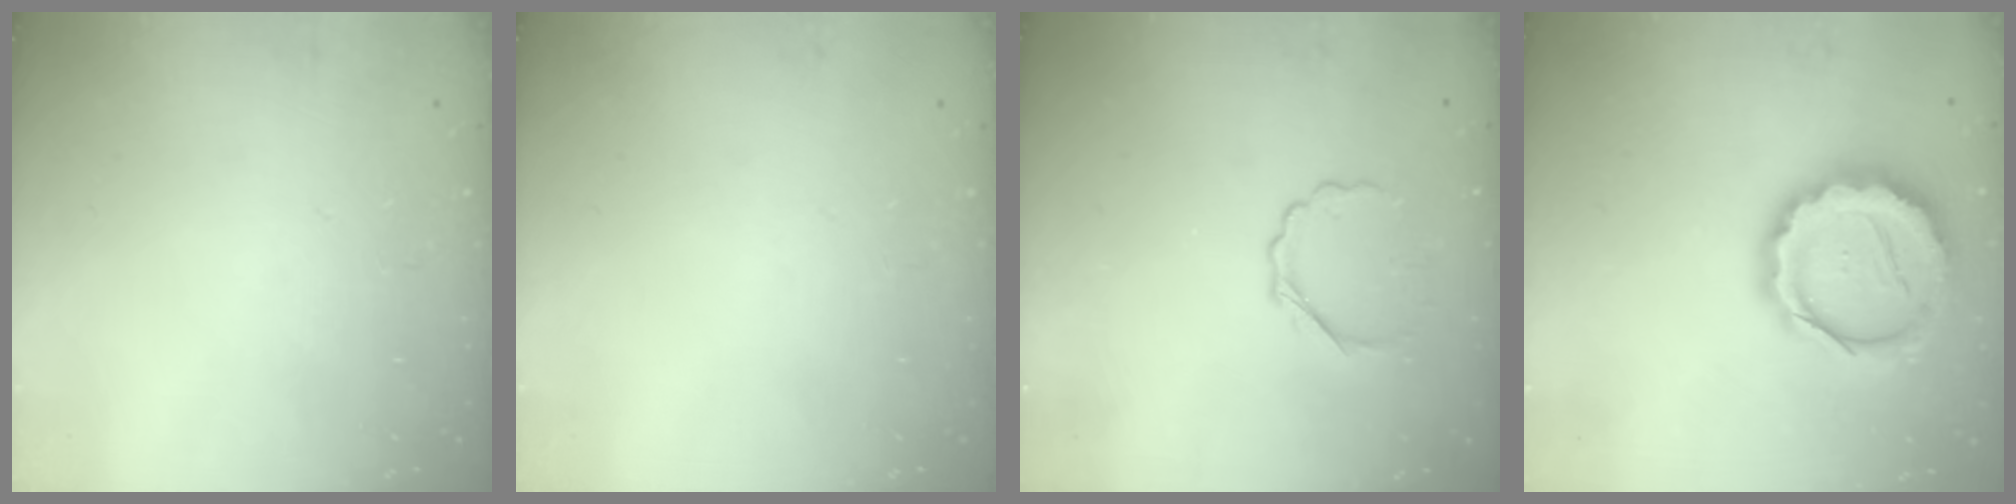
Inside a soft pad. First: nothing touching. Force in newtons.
{"total": 0.0}
{"total": 4.1, "press": 3.9, "slide": 1.1}
{"total": 18.0, "press": 17.7, "slide": 3.4}